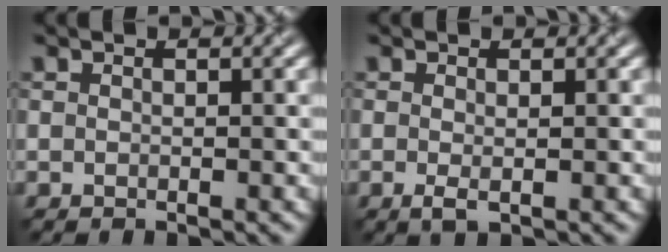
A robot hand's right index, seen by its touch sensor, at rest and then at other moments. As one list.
[{"total": 1.1, "force": [-0.2, 0.2, 1.0], "torque": [-0.021, -0.007, -0.003]}]